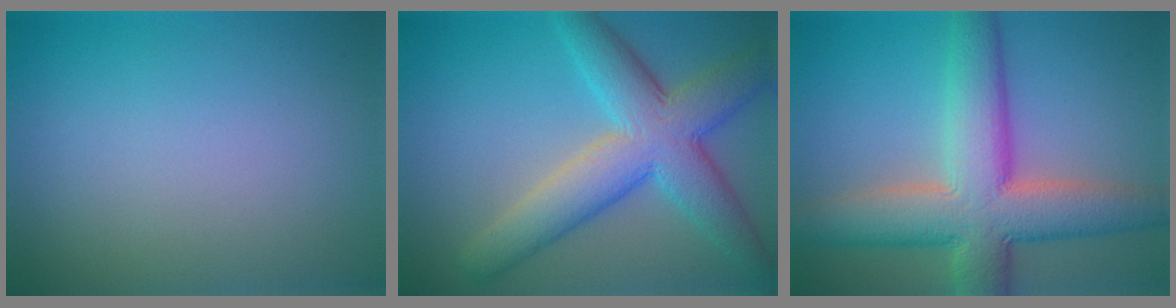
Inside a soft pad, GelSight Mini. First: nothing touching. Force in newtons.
{"total": 8.3, "press": 8.3, "slide": 0.2}
{"total": 10.1, "press": 10.1, "slide": 0.7}